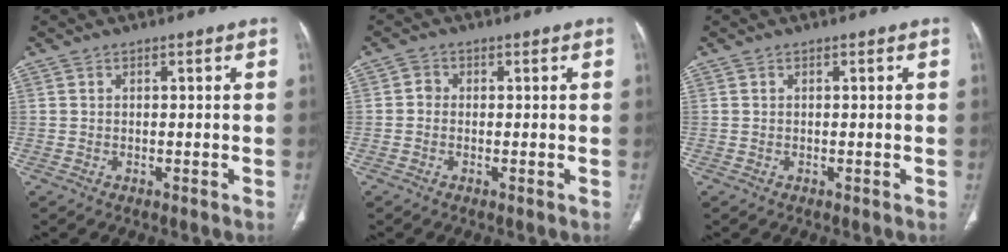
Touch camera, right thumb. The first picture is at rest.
{"total": 1.5, "force": [-0.1, 1.4, 0.6], "torque": [-0.002, 0.005, -0.007]}
{"total": 0.0}